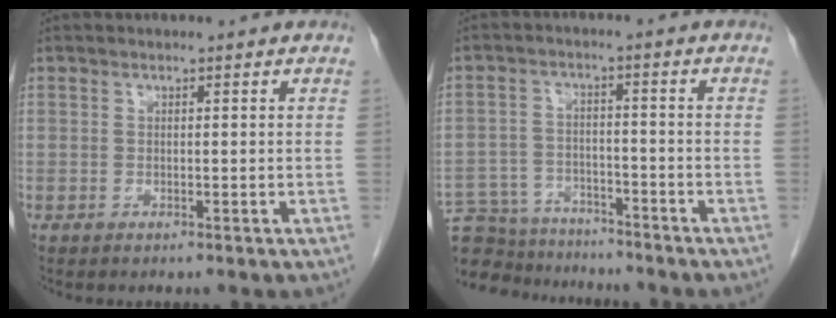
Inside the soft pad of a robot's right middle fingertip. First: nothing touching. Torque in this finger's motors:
{"motor_torque": [0.45, -0.59, 0.05, 0.01]}